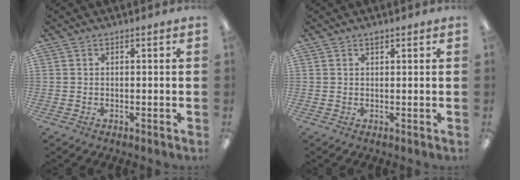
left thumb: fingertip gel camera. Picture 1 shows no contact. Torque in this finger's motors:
{"motor_torque": [0.09, -0.04, 0.42, -0.19, 0.00]}